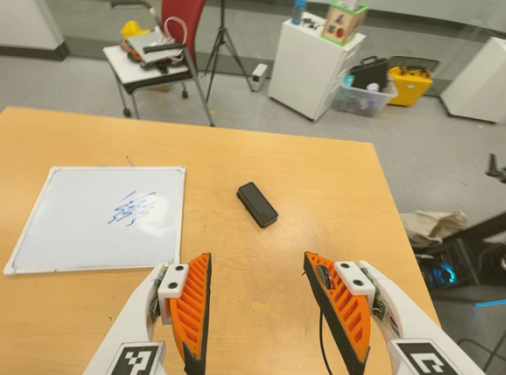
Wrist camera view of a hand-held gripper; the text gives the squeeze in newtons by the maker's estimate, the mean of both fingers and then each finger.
{"total": 0.0}